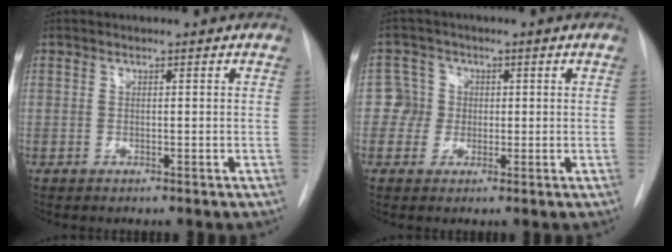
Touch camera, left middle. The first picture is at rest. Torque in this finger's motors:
{"motor_torque": [0.06, -0.14, -0.14, -0.06]}